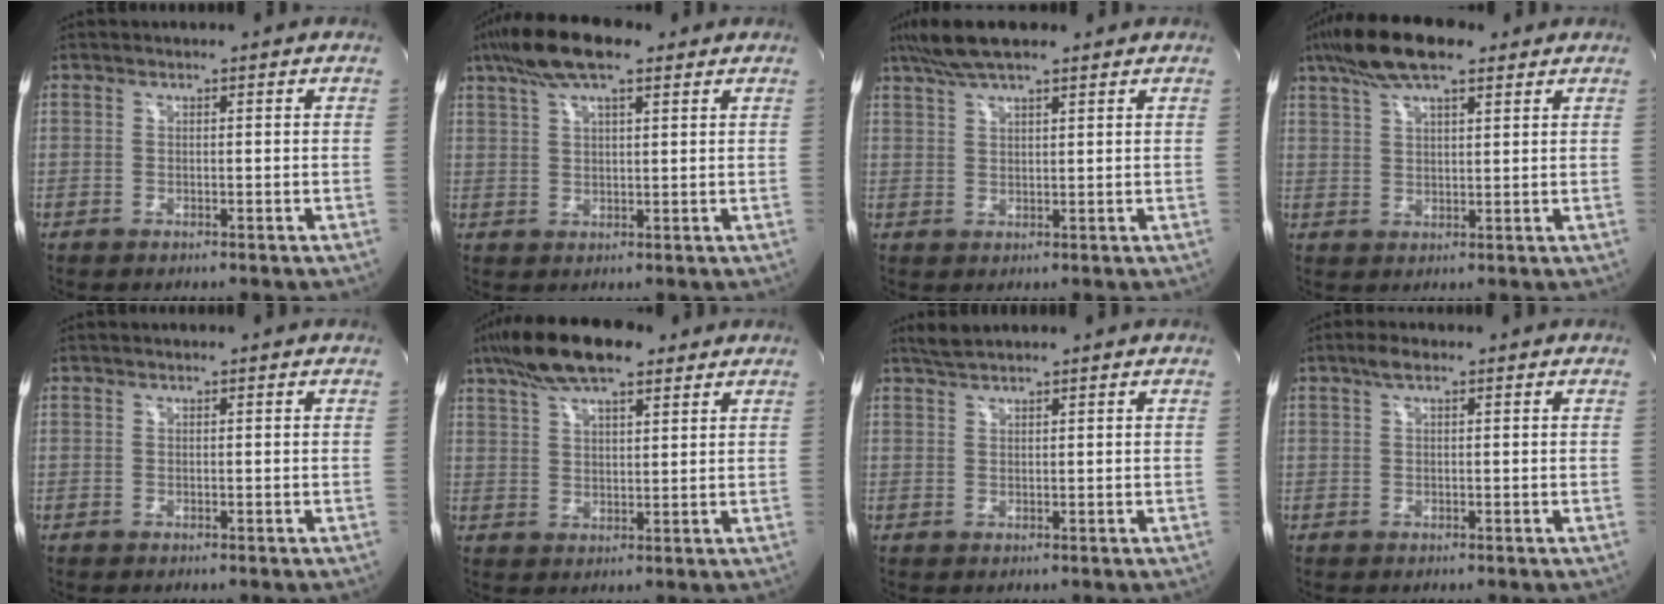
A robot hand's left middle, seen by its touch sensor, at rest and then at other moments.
{"total": 9.8, "force": [6.5, 2.5, 6.9], "torque": [-0.135, 0.028, 0.112]}
{"total": 8.0, "force": [6.2, 1.5, 4.9], "torque": [-0.093, 0.033, 0.109]}
{"total": 10.8, "force": [7.5, 2.9, 7.2], "torque": [-0.141, 0.028, 0.130]}
{"total": 0.0}
{"total": 12.2, "force": [8.6, 3.5, 8.0], "torque": [-0.155, 0.029, 0.151]}
{"total": 2.1, "force": [2.0, -0.1, 0.7], "torque": [-0.019, 0.011, 0.042]}
{"total": 1.9, "force": [1.1, 0.6, 1.4], "torque": [-0.032, 0.012, 0.020]}